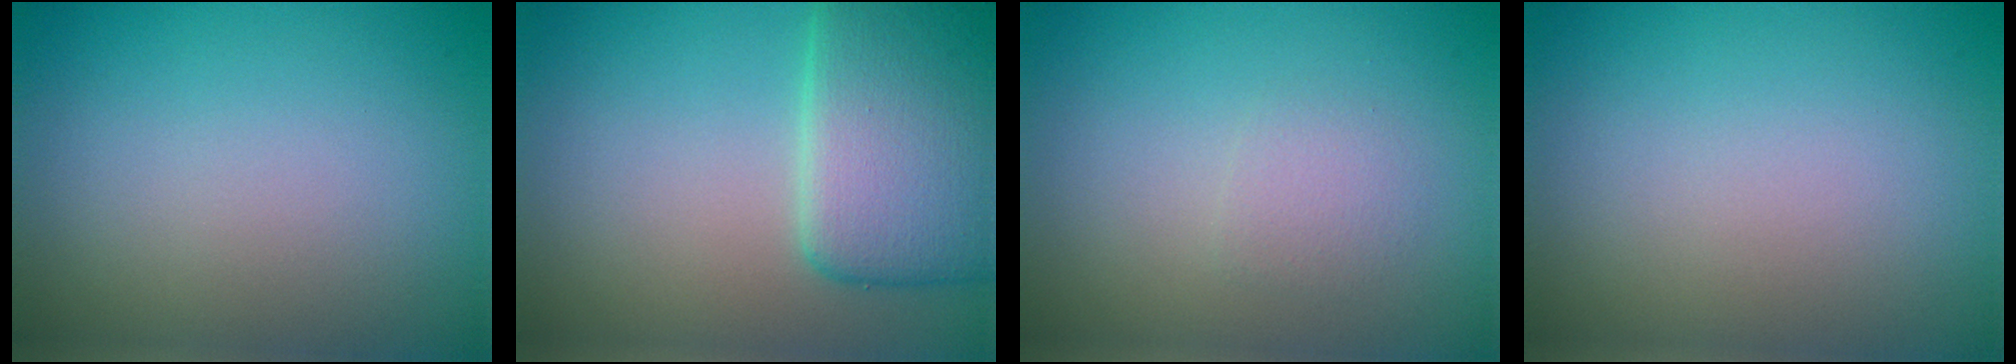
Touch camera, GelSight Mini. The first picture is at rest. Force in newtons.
{"total": 7.6, "press": 7.6, "slide": 0.5}
{"total": 1.2, "press": 1.2, "slide": 0.0}
{"total": 0.0}